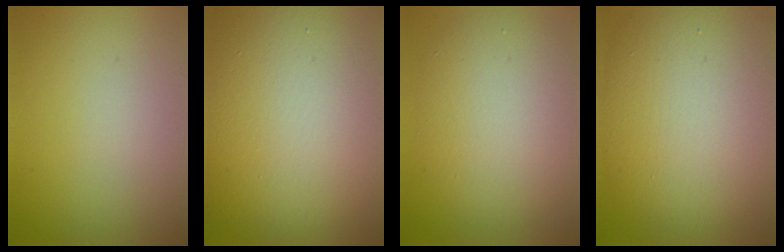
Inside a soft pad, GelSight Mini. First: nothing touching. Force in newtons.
{"total": 23.6, "press": 23.6, "slide": 1.1}
{"total": 6.8, "press": 6.8, "slide": 0.7}
{"total": 12.4, "press": 12.4, "slide": 0.8}